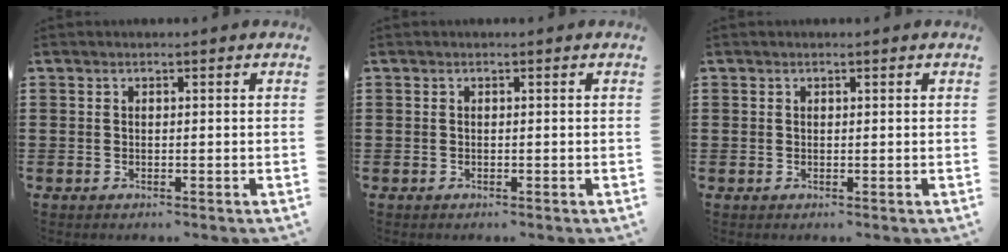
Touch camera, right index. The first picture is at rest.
{"total": 0.0}
{"total": 0.6, "force": [0.3, 0.5, 0.0], "torque": [-0.001, 0.004, 0.005]}